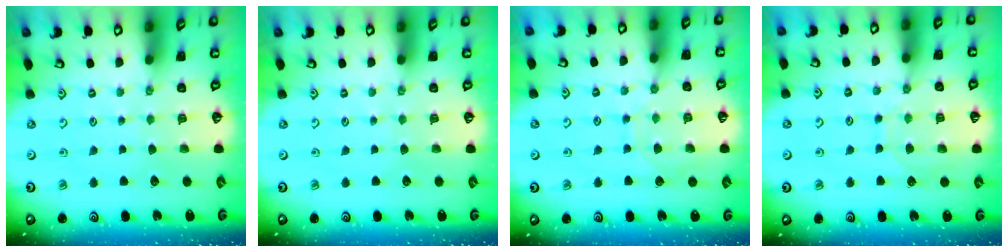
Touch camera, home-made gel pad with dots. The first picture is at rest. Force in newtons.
{"total": 0.0}
{"total": 8.7, "press": 8.7, "slide": 0.6}
{"total": 8.3, "press": 8.2, "slide": 0.8}